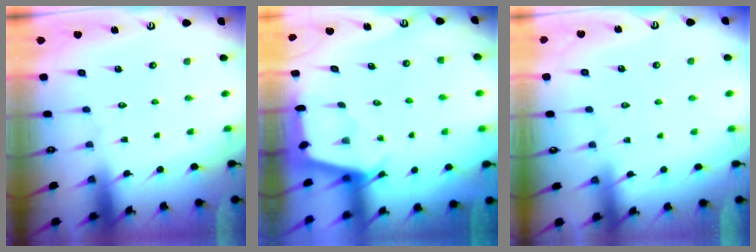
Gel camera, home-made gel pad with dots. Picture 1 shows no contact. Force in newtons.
{"total": 2.4, "press": 2.4, "slide": 0.3}
{"total": 2.3, "press": 2.3, "slide": 0.3}